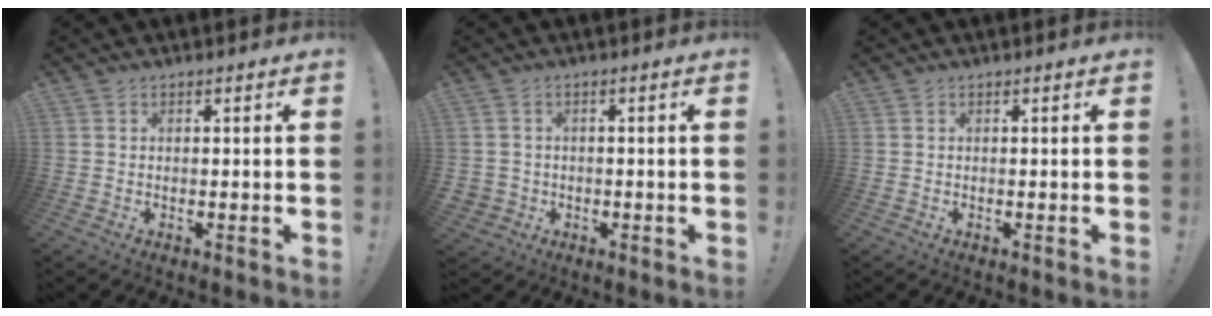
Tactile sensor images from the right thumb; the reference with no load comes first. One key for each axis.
{"total": 2.6, "fx": -0.3, "fy": 2.5, "fz": 0.7, "tx": -0.011, "ty": 0.003, "tz": -0.004}
{"total": 0.0}